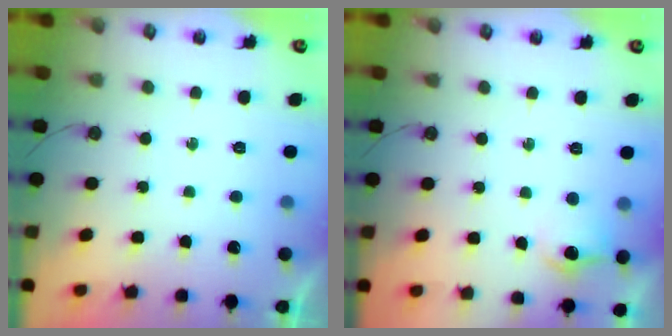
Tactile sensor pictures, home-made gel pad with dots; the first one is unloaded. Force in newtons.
{"total": 8.2, "press": 8.2, "slide": 0.8}